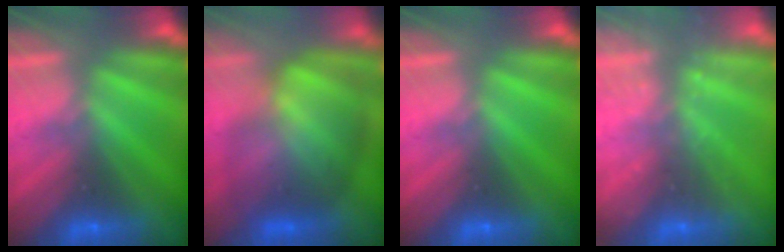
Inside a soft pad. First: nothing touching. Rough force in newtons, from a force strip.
{"total": 7.4}
{"total": 0.0}
{"total": 2.1}